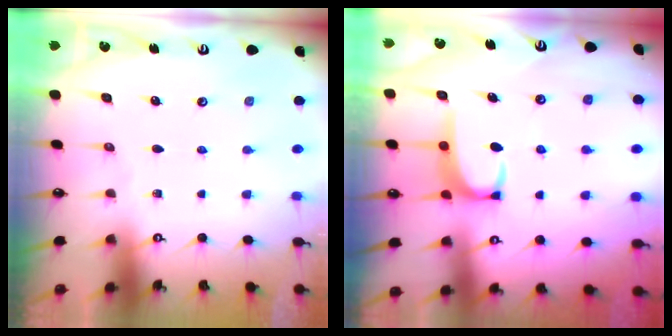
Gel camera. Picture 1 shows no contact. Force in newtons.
{"total": 2.9, "press": 2.9, "slide": 0.4}